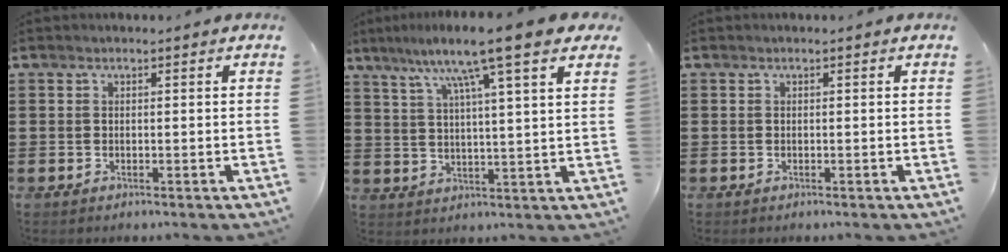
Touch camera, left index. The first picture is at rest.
{"total": 10.0, "force": [7.1, 0.1, 7.0], "torque": [-0.142, -0.028, 0.111]}
{"total": 0.0}